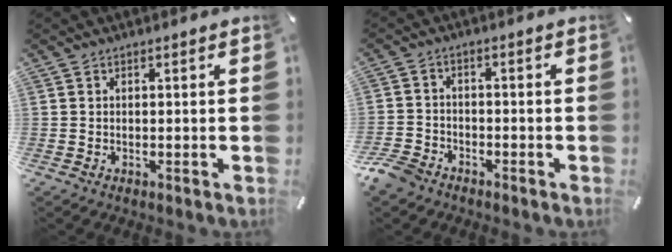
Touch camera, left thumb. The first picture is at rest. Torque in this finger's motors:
{"motor_torque": [-0.37, 0.87, 0.08, 0.59, 0.11]}